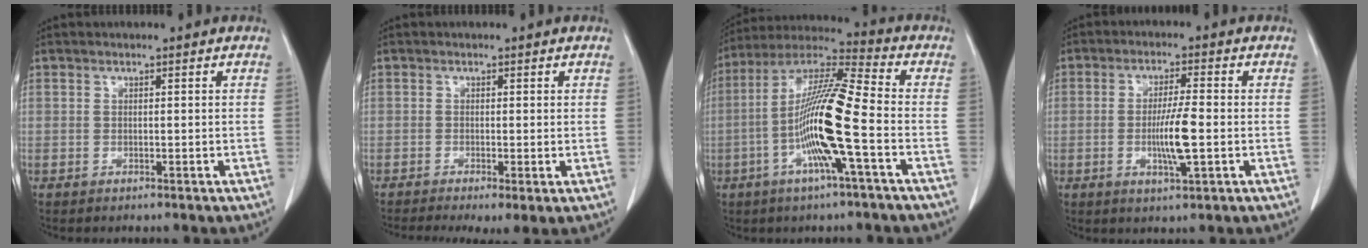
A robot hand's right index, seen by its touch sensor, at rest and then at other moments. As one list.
[{"total": 4.9, "force": [-2.7, 1.4, 3.9], "torque": [-0.060, -0.017, -0.047]}, {"total": 15.0, "force": [-3.8, 0.0, 14.5], "torque": [-0.284, 0.003, -0.081]}, {"total": 6.5, "force": [-1.2, 0.4, 6.4], "torque": [-0.121, -0.010, -0.022]}]